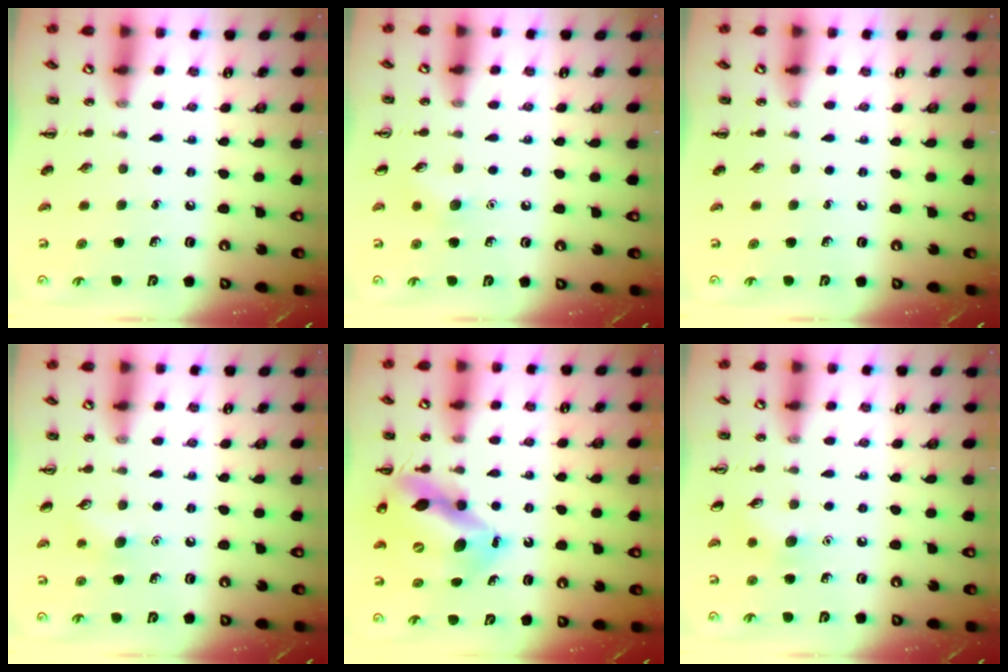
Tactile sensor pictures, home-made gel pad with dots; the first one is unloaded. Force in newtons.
{"total": 5.1, "press": 4.9, "slide": 1.5}
{"total": 0.0}
{"total": 6.7, "press": 6.4, "slide": 1.9}
{"total": 14.6, "press": 14.0, "slide": 4.1}
{"total": 6.8, "press": 6.6, "slide": 1.7}